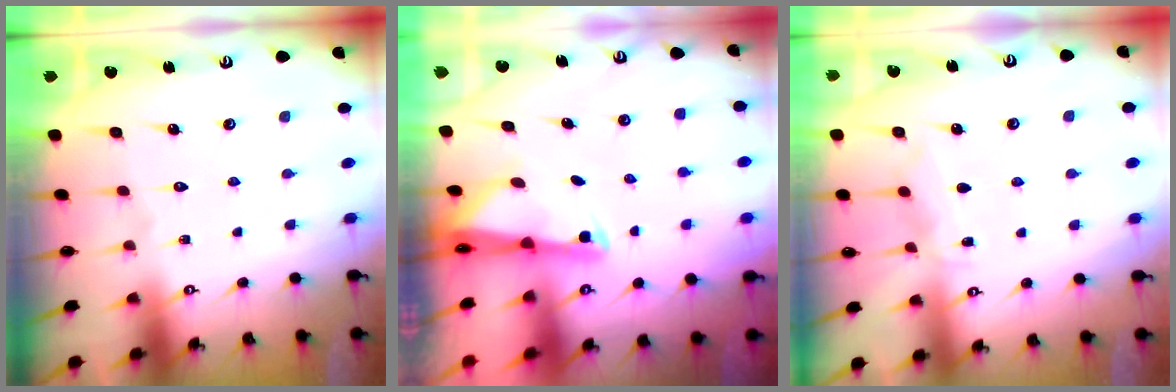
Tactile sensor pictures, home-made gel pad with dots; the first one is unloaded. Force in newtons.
{"total": 1.8, "press": 1.8, "slide": 0.3}
{"total": 5.5, "press": 5.5, "slide": 0.6}